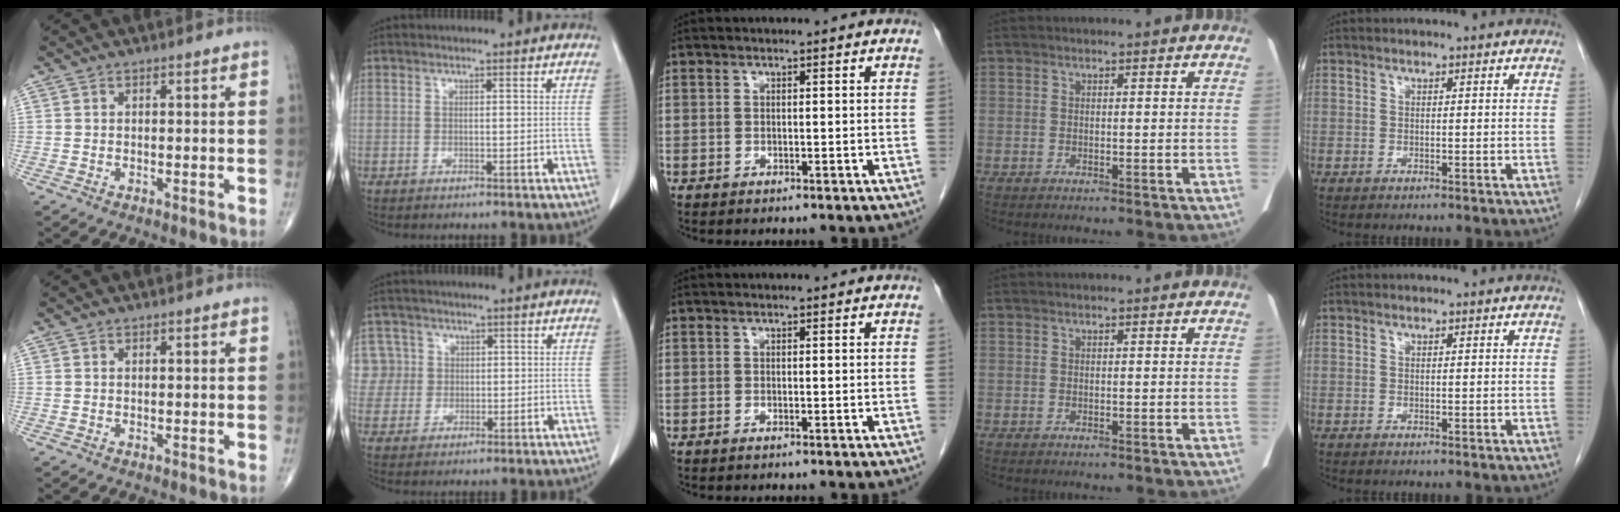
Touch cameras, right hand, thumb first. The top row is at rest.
{"index": {"total": 5.6, "force": [1.5, 5.4, -0.2], "torque": [0.017, 0.018, 0.034]}}